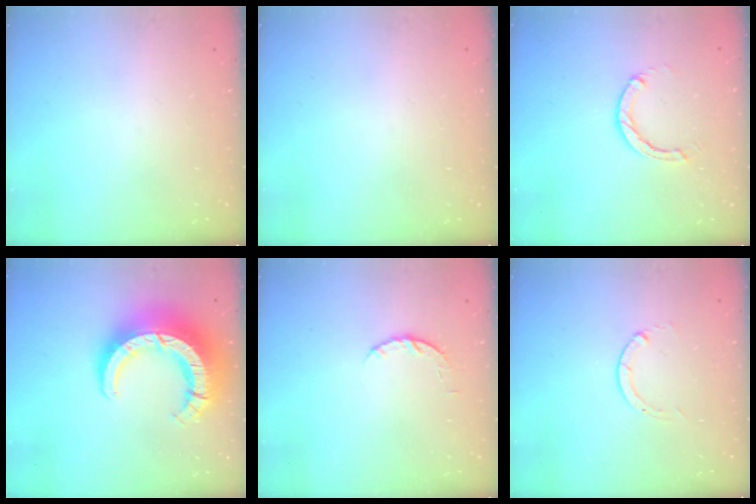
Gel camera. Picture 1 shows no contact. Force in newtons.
{"total": 0.0}
{"total": 2.9, "press": 2.9, "slide": 0.4}
{"total": 18.5, "press": 18.4, "slide": 1.8}
{"total": 4.1, "press": 4.1, "slide": 0.6}
{"total": 0.0}